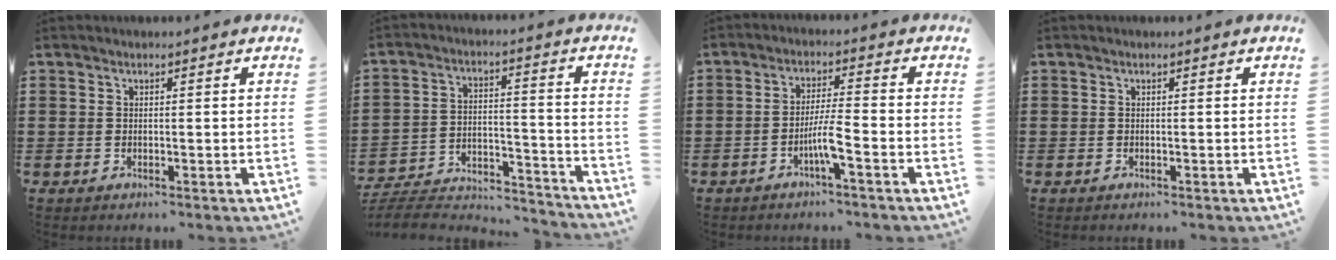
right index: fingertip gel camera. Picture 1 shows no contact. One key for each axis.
{"total": 5.7, "fx": -5.4, "fy": 1.1, "fz": 1.5, "tx": -0.028, "ty": 0.003, "tz": -0.109}
{"total": 4.8, "fx": -2.3, "fy": 0.1, "fz": 4.2, "tx": -0.088, "ty": -0.010, "tz": -0.045}
{"total": 0.0}